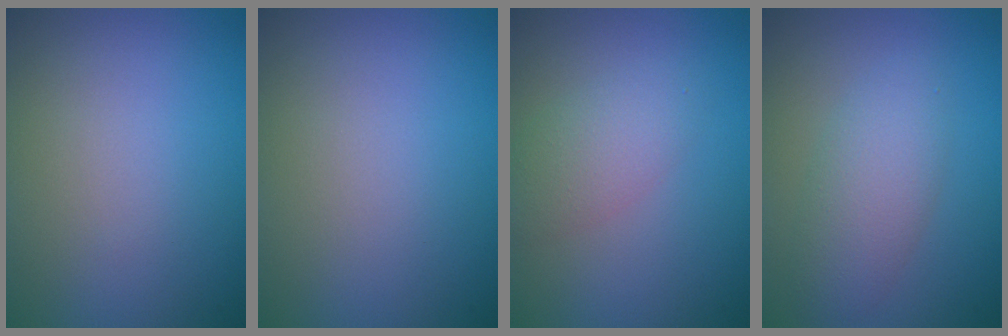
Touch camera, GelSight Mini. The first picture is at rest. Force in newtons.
{"total": 0.0}
{"total": 2.7, "press": 2.7, "slide": 0.1}
{"total": 3.7, "press": 3.7, "slide": 0.1}